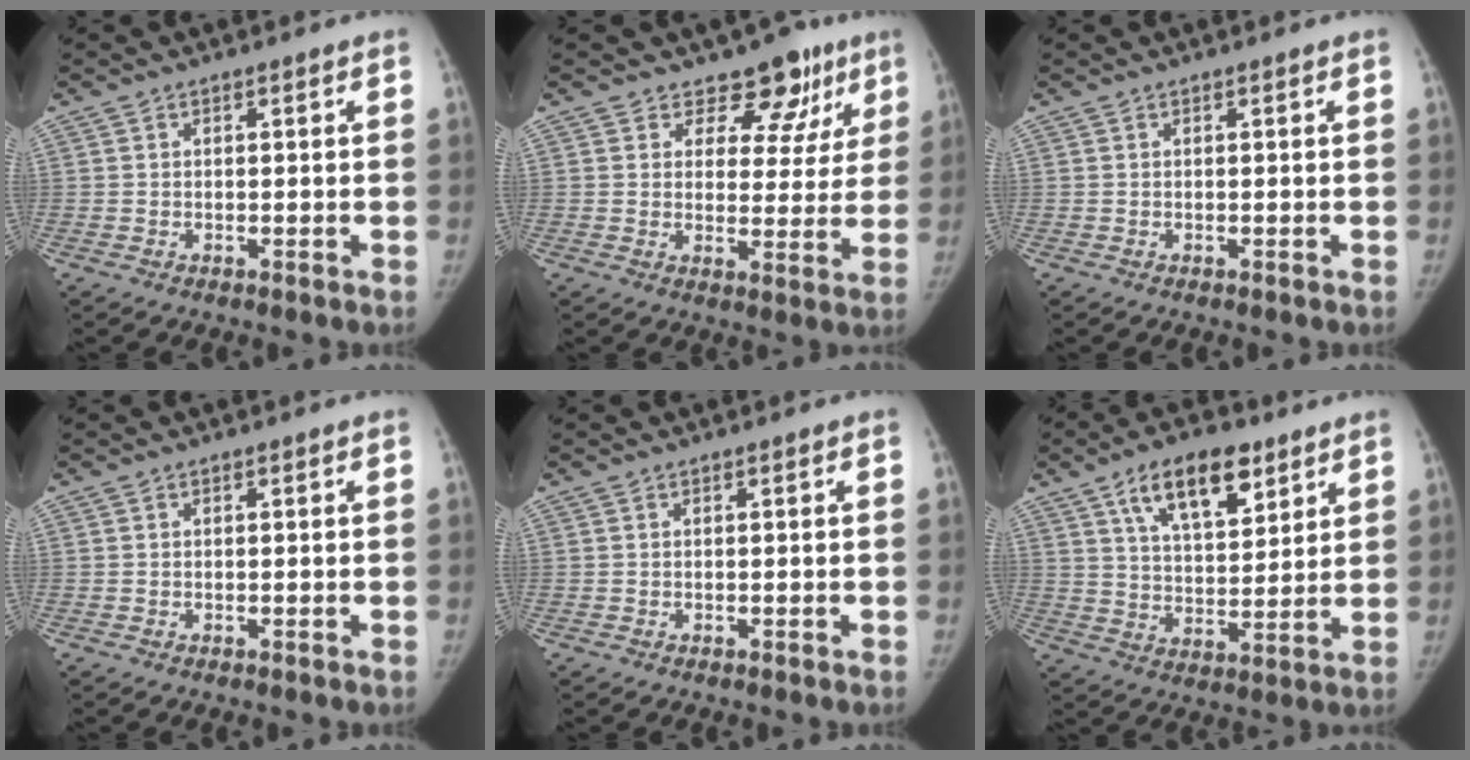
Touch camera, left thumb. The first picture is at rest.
{"total": 9.8, "force": [6.8, 6.5, 2.8], "torque": [0.019, -0.032, 0.075]}
{"total": 0.0}
{"total": 0.0}
{"total": 0.0}
{"total": 13.9, "force": [7.9, 6.6, 9.4], "torque": [-0.123, -0.034, 0.136]}